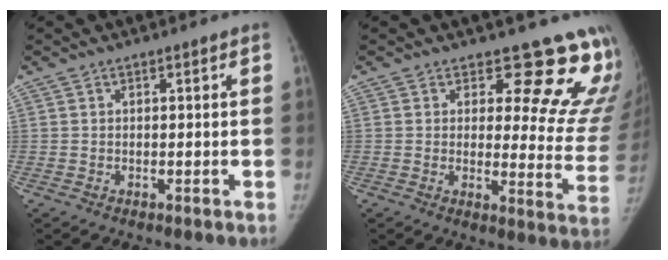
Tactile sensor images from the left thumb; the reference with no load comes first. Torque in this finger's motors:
{"motor_torque": [0.09, 0.14, 0.40, -0.13, 0.01]}